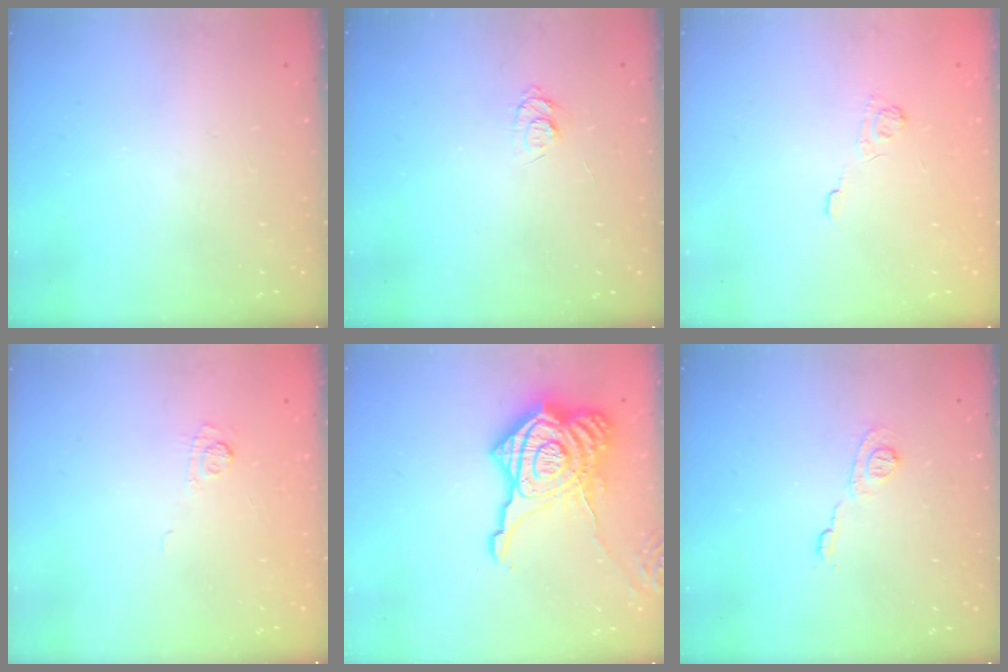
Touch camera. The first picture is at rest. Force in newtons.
{"total": 6.4, "press": 6.4, "slide": 0.6}
{"total": 2.5, "press": 2.1, "slide": 1.3}
{"total": 4.6, "press": 4.4, "slide": 1.1}
{"total": 21.7, "press": 21.7, "slide": 1.8}
{"total": 6.8, "press": 6.7, "slide": 0.7}